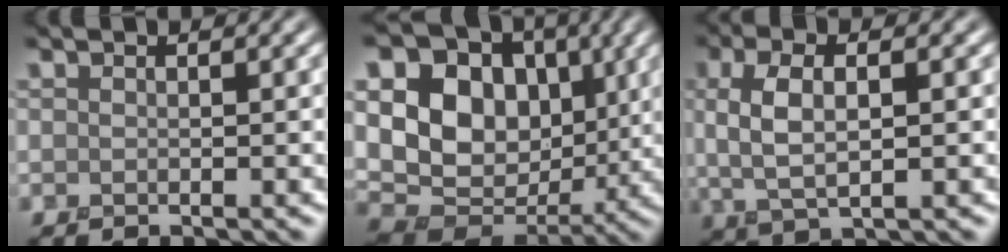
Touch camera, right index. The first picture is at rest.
{"total": 14.9, "force": [2.5, 11.8, 8.7], "torque": [-0.179, 0.028, 0.040]}
{"total": 4.6, "force": [0.5, 1.8, 4.2], "torque": [-0.089, 0.004, 0.010]}